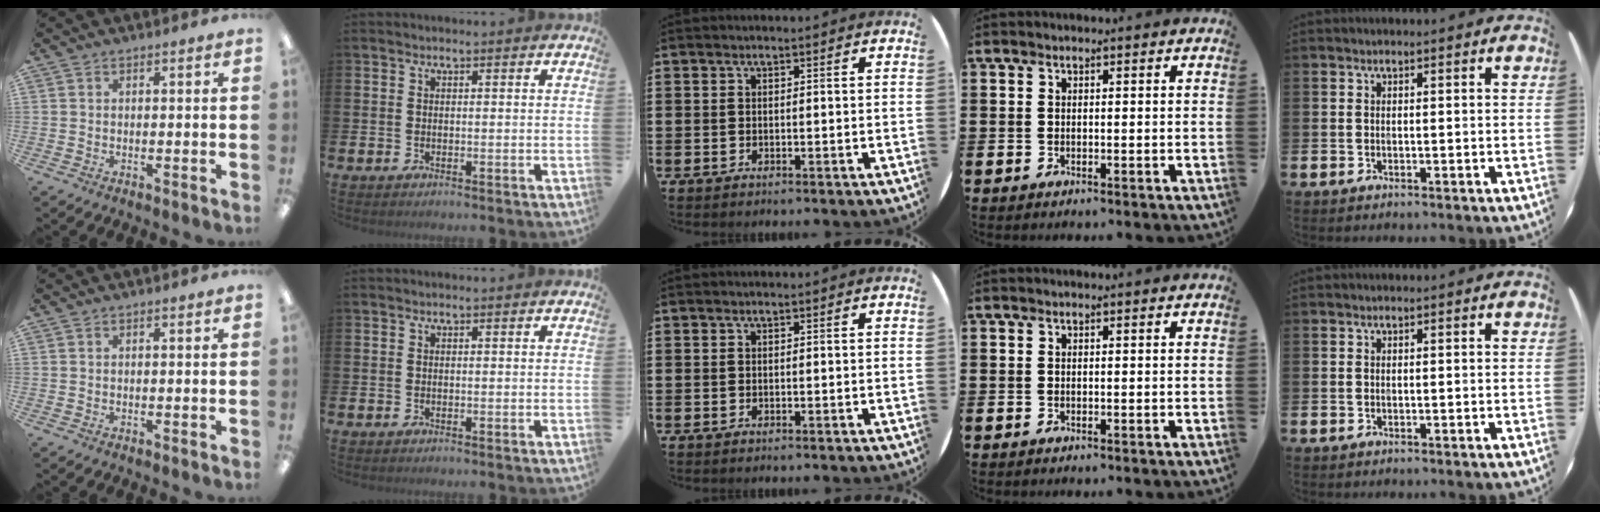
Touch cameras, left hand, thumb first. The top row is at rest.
{}